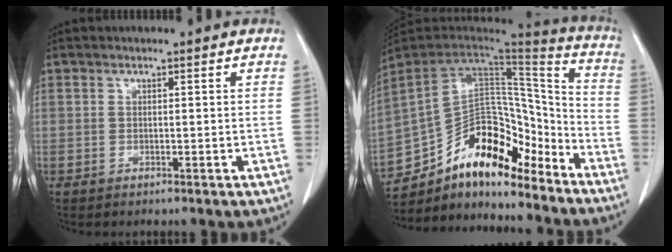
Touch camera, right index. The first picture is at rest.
{"total": 20.1, "force": [-15.4, 7.7, 10.3], "torque": [-0.195, 0.033, -0.264]}